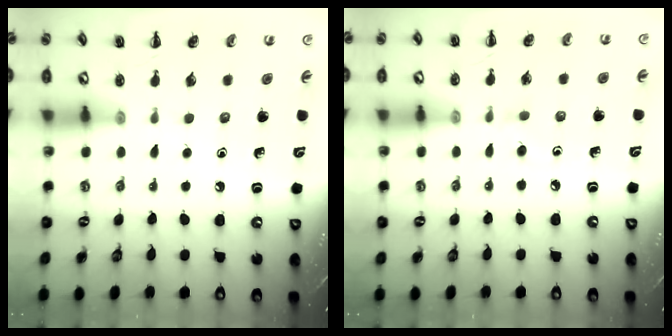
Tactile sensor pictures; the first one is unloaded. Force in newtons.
{"total": 2.7, "press": 2.5, "slide": 1.0}